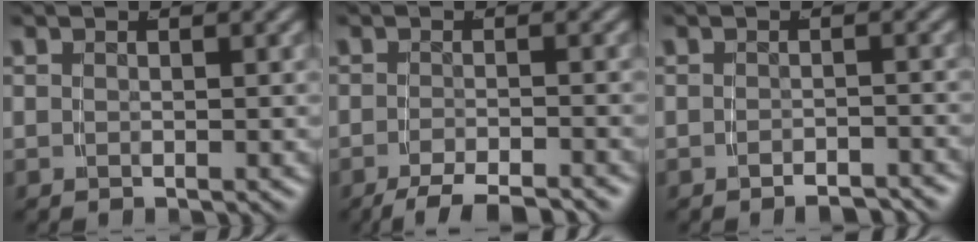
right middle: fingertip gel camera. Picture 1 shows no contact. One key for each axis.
{"total": 5.3, "fx": -4.7, "fy": 1.0, "fz": 2.2, "tx": -0.030, "ty": -0.011, "tz": -0.067}
{"total": 2.4, "fx": -2.4, "fy": 0.1, "fz": 0.4, "tx": -0.003, "ty": 0.000, "tz": -0.039}